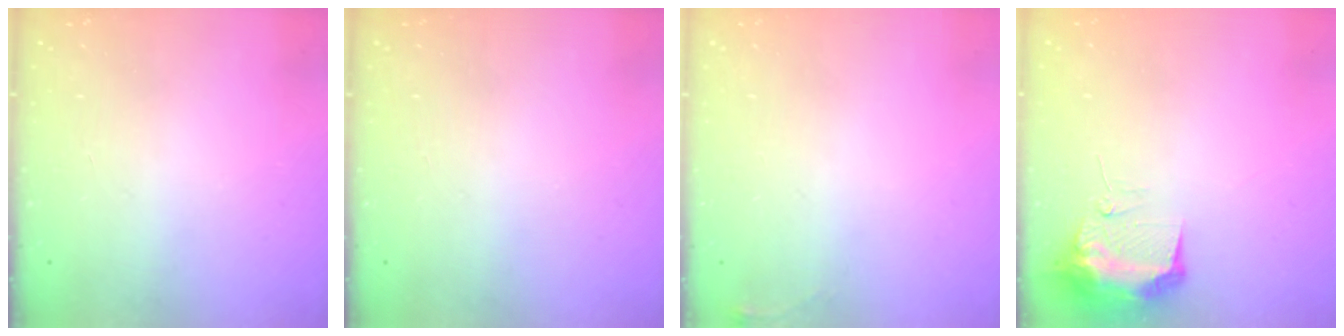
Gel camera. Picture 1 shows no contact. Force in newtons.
{"total": 0.0}
{"total": 3.7, "press": 3.7, "slide": 0.5}
{"total": 10.1, "press": 10.1, "slide": 0.3}